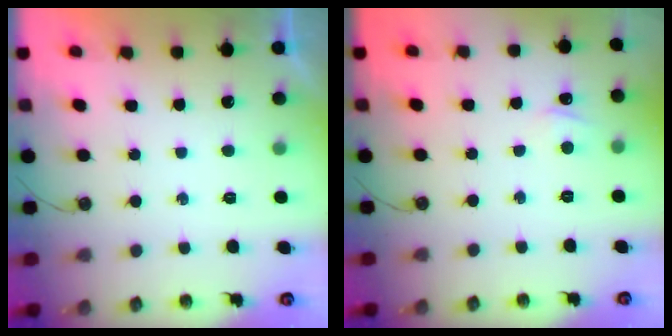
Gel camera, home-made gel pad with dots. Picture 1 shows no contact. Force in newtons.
{"total": 2.4, "press": 2.4, "slide": 0.3}